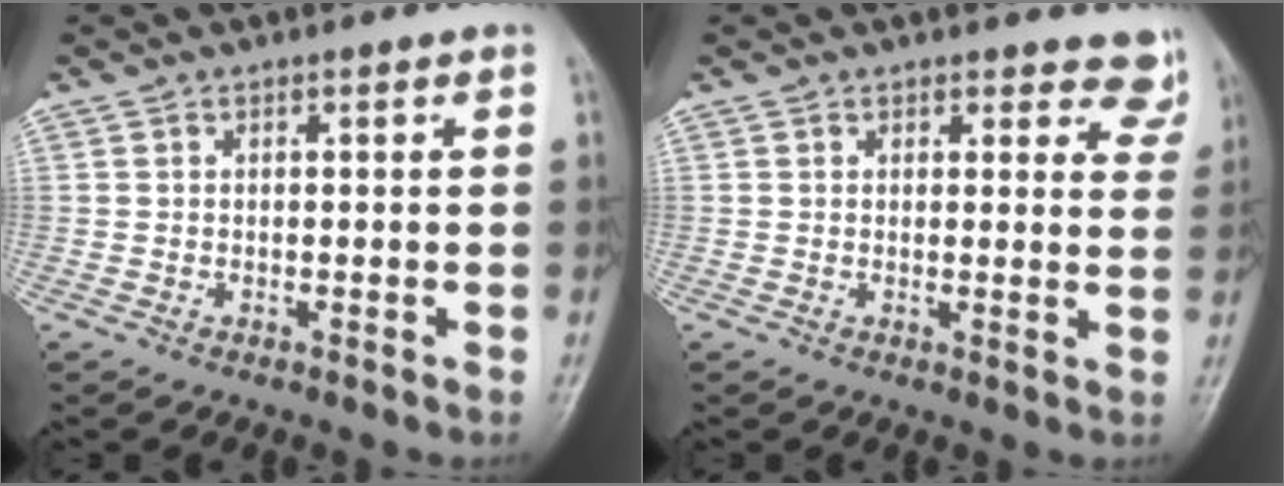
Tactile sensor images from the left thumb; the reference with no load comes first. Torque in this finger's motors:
{"motor_torque": [-0.18, -0.15, -0.20, -0.06, 0.04]}